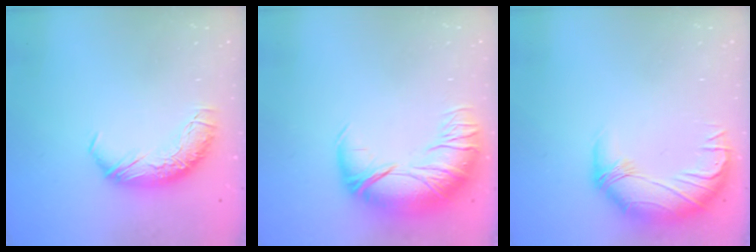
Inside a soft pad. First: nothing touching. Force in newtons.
{"total": 5.4, "press": 4.0, "slide": 3.6}
{"total": 3.4, "press": 1.5, "slide": 3.1}